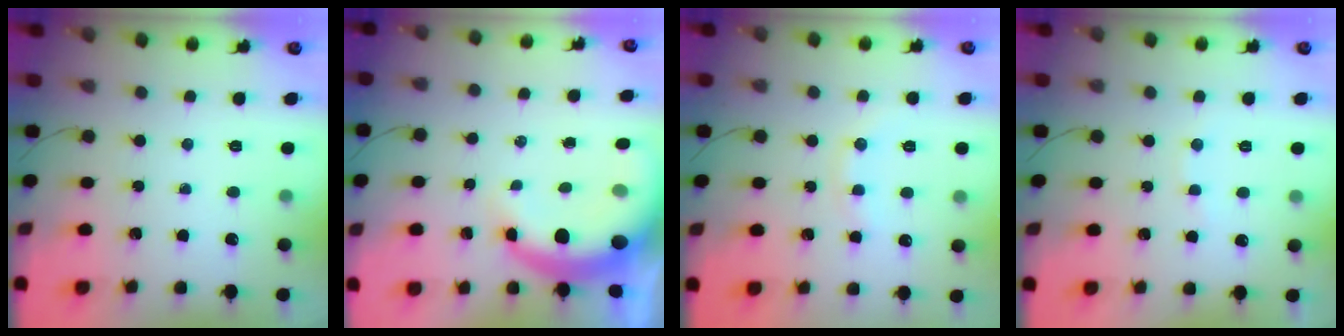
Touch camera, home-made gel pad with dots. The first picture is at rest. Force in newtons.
{"total": 9.0, "press": 8.7, "slide": 2.1}
{"total": 6.4, "press": 6.3, "slide": 1.1}
{"total": 4.9, "press": 4.8, "slide": 0.9}